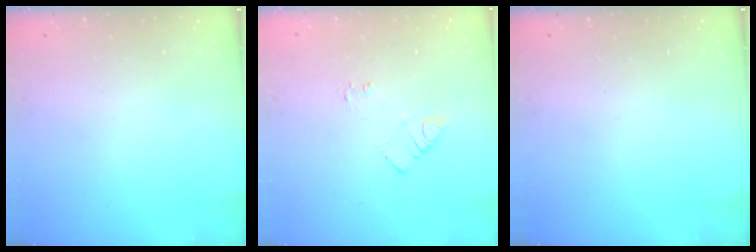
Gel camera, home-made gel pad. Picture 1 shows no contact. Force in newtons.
{"total": 4.2, "press": 4.1, "slide": 0.6}
{"total": 0.0}